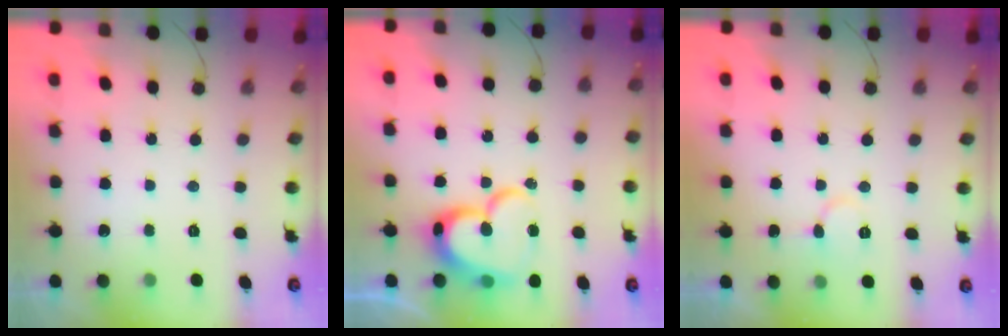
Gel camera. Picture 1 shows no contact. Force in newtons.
{"total": 18.6, "press": 18.6, "slide": 1.4}
{"total": 6.8, "press": 6.8, "slide": 0.7}